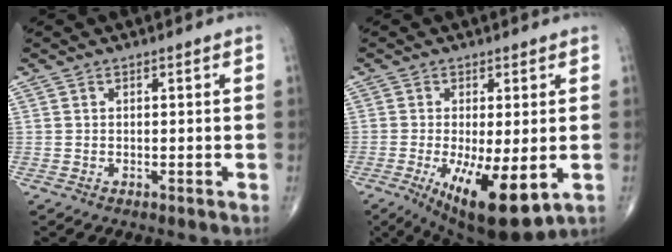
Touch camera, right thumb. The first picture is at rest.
{"total": 13.0, "force": [-3.6, 4.1, 11.7], "torque": [-0.193, -0.027, -0.044]}